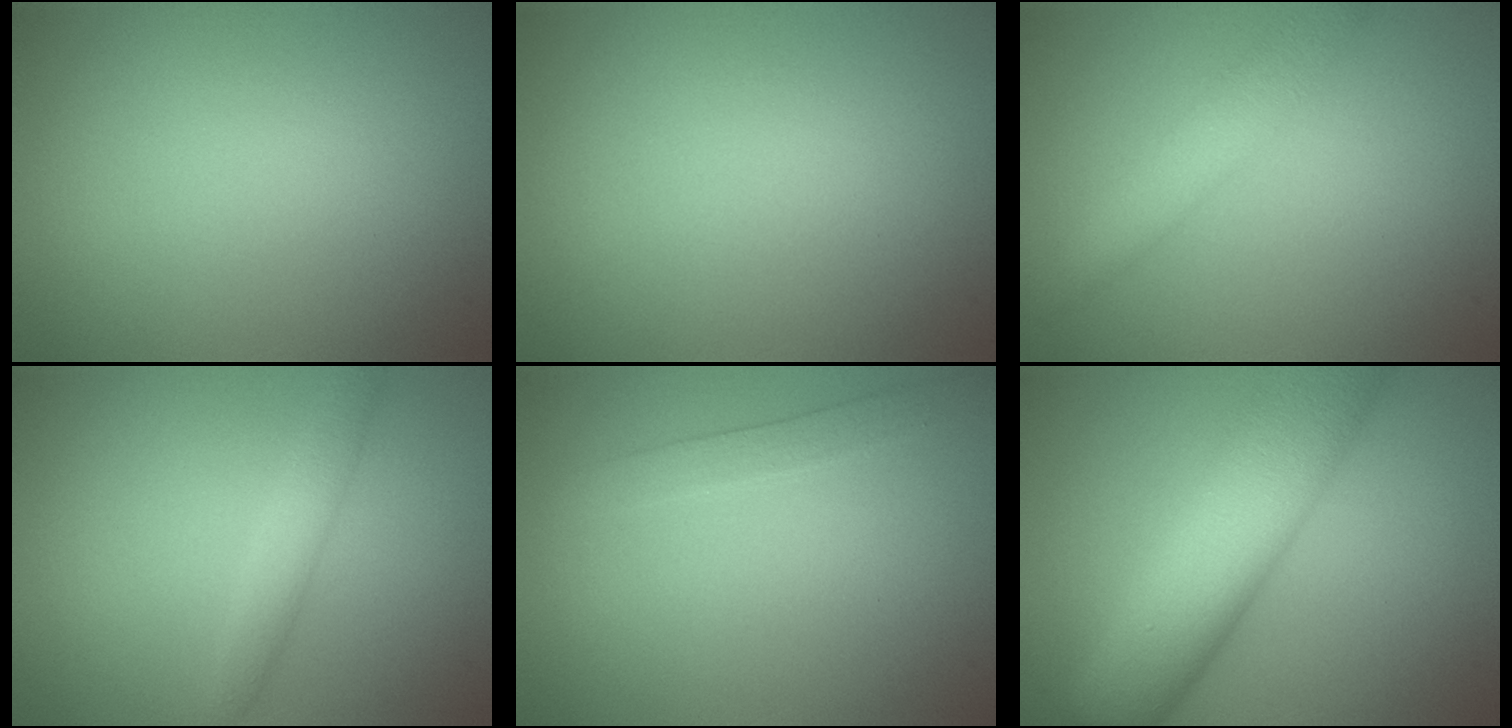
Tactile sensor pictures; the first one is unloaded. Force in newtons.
{"total": 0.0}
{"total": 2.8, "press": 2.8, "slide": 0.1}
{"total": 2.0, "press": 2.0, "slide": 0.1}
{"total": 1.8, "press": 1.8, "slide": 0.1}
{"total": 10.0, "press": 10.0, "slide": 0.6}